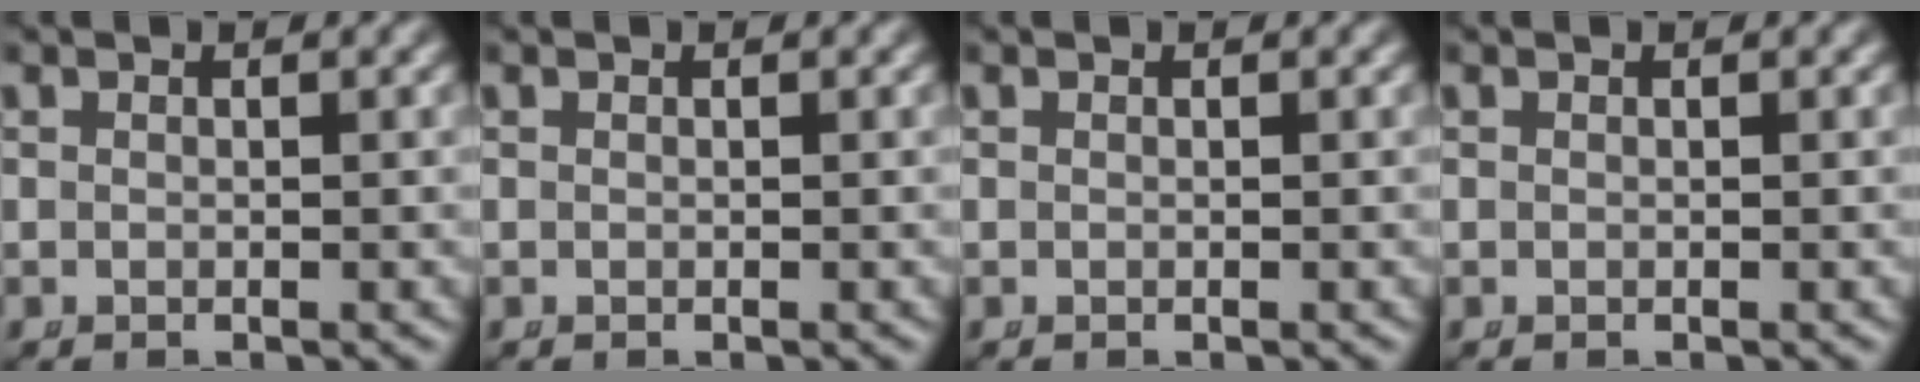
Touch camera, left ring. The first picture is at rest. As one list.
[{"total": 0.0}, {"total": 0.0}, {"total": 0.0}]